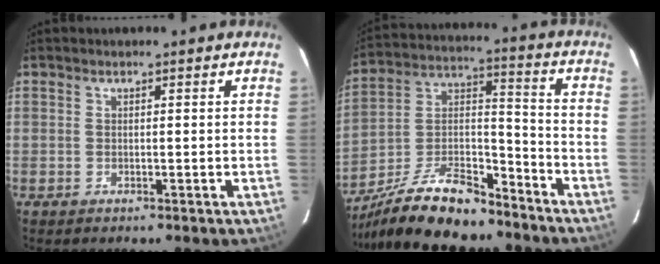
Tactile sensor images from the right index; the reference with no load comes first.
{"total": 16.3, "force": [-14.2, 3.5, 7.3], "torque": [-0.139, 0.012, -0.257]}